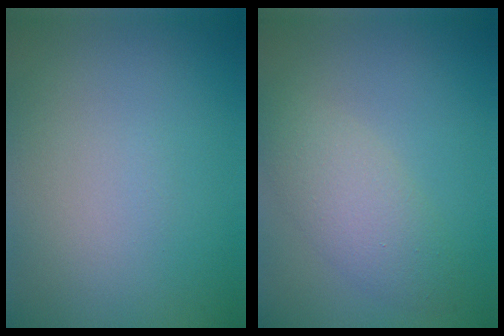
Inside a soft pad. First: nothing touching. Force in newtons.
{"total": 3.4, "press": 3.4, "slide": 0.0}